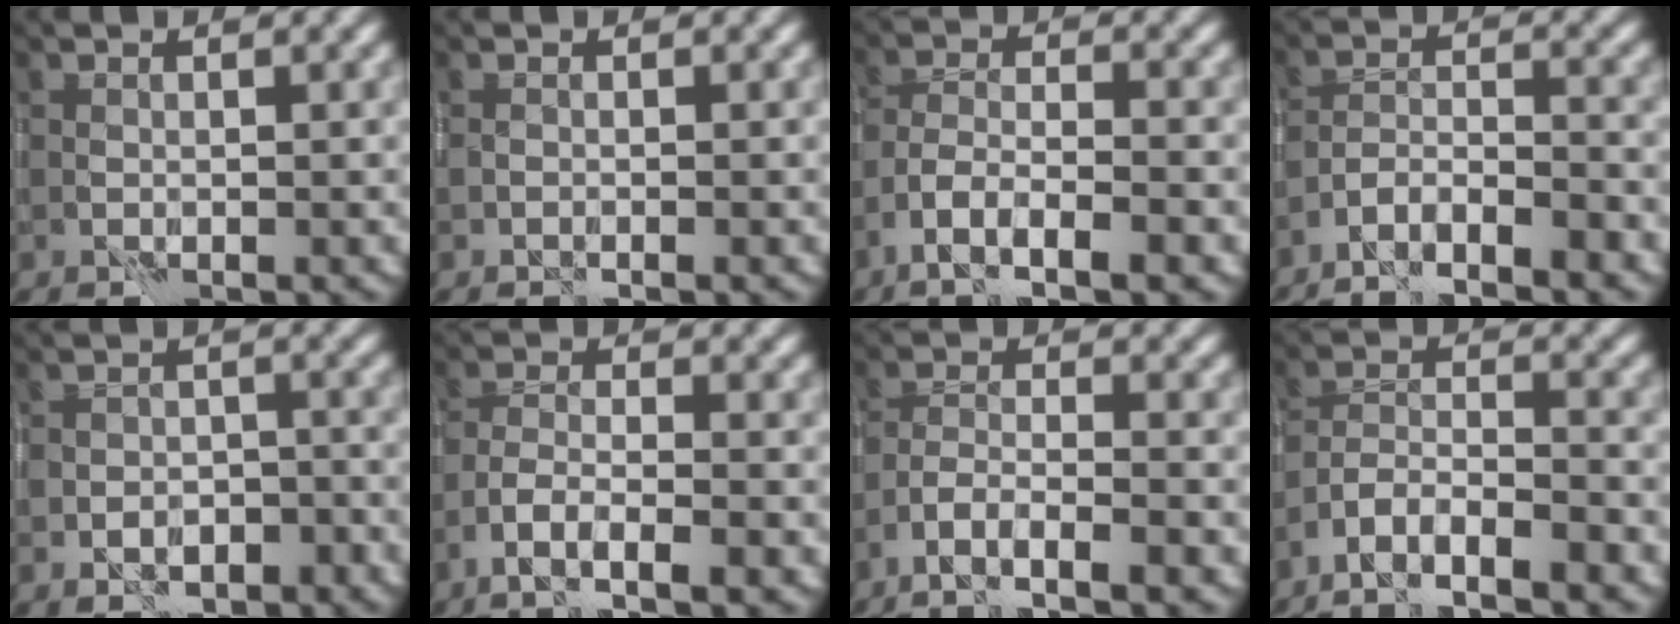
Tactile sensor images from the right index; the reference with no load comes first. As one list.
[{"total": 0.0}, {"total": 5.7, "force": [-3.5, 1.4, 4.2], "torque": [-0.078, 0.003, -0.064]}, {"total": 4.9, "force": [-3.9, 0.6, 2.9], "torque": [-0.050, 0.005, -0.070]}, {"total": 3.0, "force": [-1.6, 1.6, 2.0], "torque": [-0.025, 0.002, -0.023]}, {"total": 4.4, "force": [-2.6, 0.8, 3.4], "torque": [-0.066, 0.002, -0.048]}, {"total": 4.5, "force": [-3.1, 0.6, 3.1], "torque": [-0.058, 0.003, -0.057]}, {"total": 5.1, "force": [-3.9, 0.8, 3.1], "torque": [-0.055, 0.004, -0.073]}]